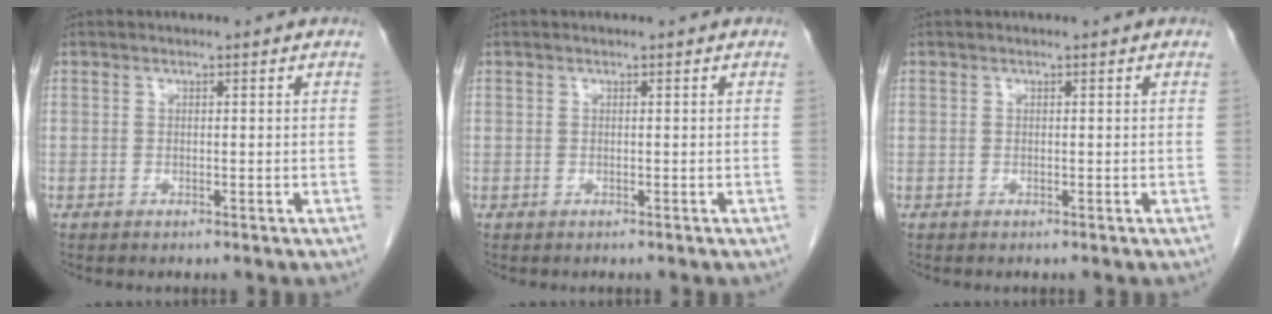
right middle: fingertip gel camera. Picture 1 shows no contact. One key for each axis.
{"total": 0.0}
{"total": 0.0}